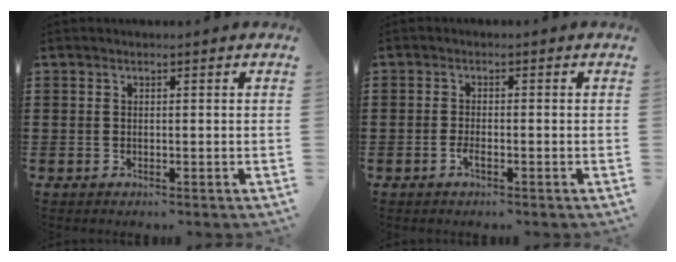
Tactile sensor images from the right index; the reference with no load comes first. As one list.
[{"total": 1.7, "force": [-0.8, 0.4, 1.4], "torque": [-0.034, -0.007, -0.015]}]